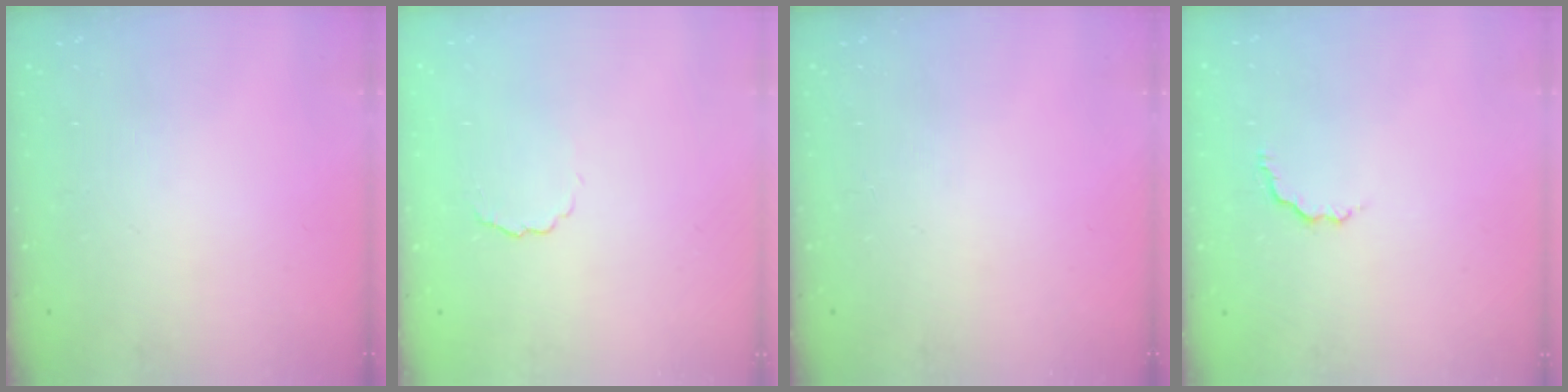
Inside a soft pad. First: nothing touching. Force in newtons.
{"total": 2.4, "press": 2.4, "slide": 0.5}
{"total": 0.0}
{"total": 3.2, "press": 3.1, "slide": 0.5}